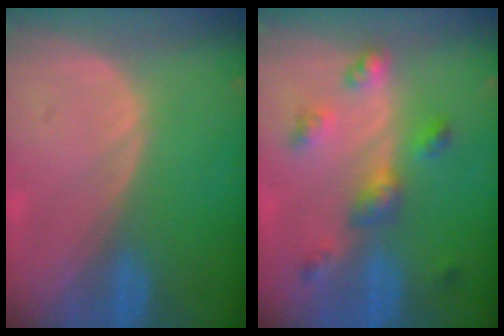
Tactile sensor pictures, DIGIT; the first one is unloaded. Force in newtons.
{"total": 5.6, "press": 5.6, "slide": 0.6}